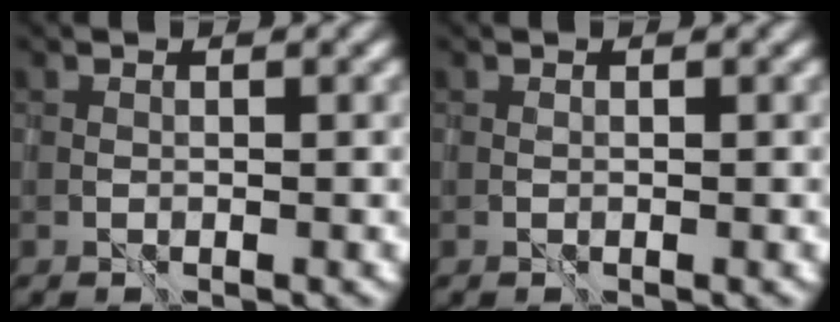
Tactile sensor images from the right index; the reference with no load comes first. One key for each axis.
{"total": 0.0}